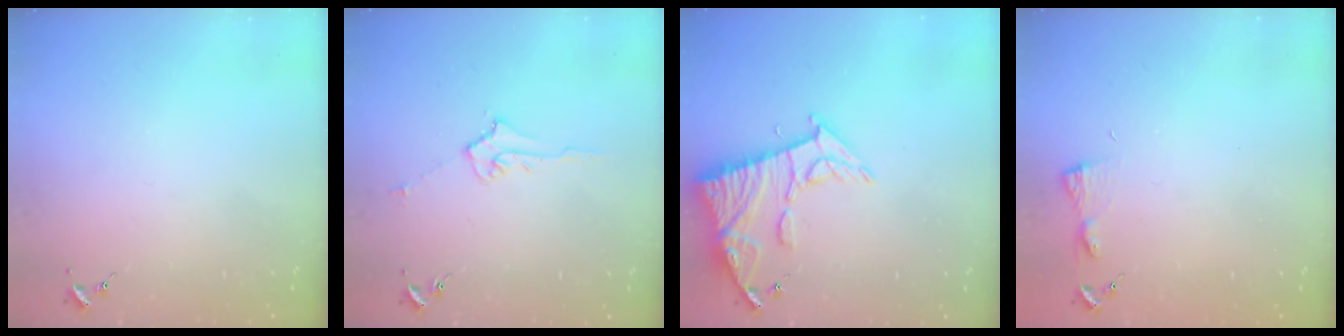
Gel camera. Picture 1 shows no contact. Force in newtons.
{"total": 5.2, "press": 5.1, "slide": 0.9}
{"total": 13.0, "press": 12.9, "slide": 1.4}
{"total": 4.2, "press": 4.2, "slide": 0.5}